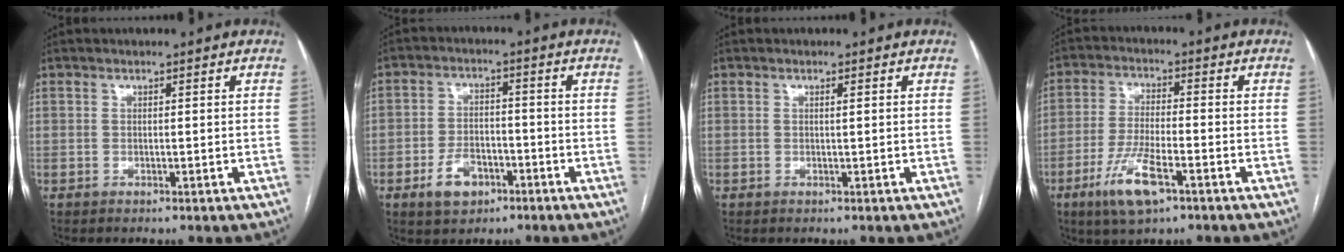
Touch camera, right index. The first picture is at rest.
{"total": 6.2, "force": [-3.1, 3.9, 3.6], "torque": [-0.069, 0.007, -0.049]}
{"total": 0.5, "force": [0.2, -0.1, 0.5], "torque": [-0.009, 0.000, 0.004]}
{"total": 8.9, "force": [-4.7, 1.9, 7.3], "torque": [-0.149, -0.013, -0.084]}